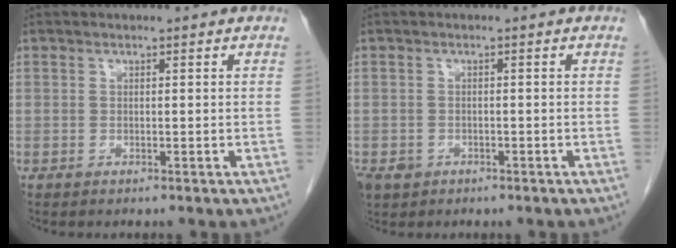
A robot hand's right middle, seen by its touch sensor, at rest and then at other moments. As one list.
[{"total": 3.1, "force": [-1.7, 2.4, 0.8], "torque": [-0.016, 0.001, -0.023]}]